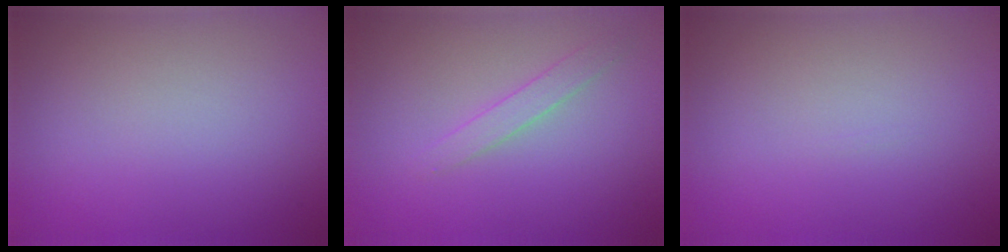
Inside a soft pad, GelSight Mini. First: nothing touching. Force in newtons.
{"total": 1.4, "press": 1.4, "slide": 0.0}
{"total": 0.0}